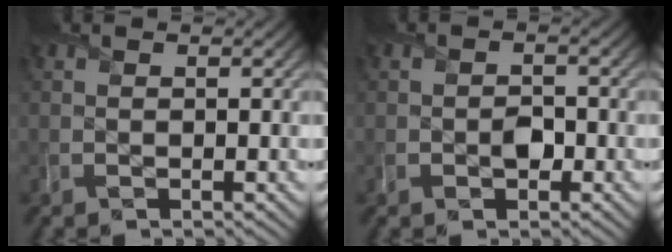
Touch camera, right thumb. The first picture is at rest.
{"total": 2.1, "force": [-0.9, 1.5, 1.1], "torque": [-0.019, -0.008, -0.017]}